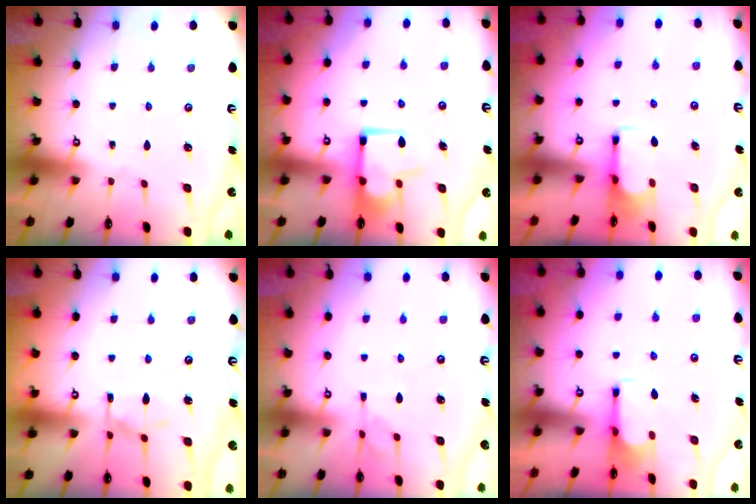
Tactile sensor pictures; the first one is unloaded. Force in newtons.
{"total": 5.6, "press": 5.5, "slide": 0.8}
{"total": 1.8, "press": 1.6, "slide": 0.7}
{"total": 9.2, "press": 9.2, "slide": 0.8}
{"total": 2.4, "press": 2.1, "slide": 1.2}
{"total": 2.7, "press": 2.5, "slide": 0.9}